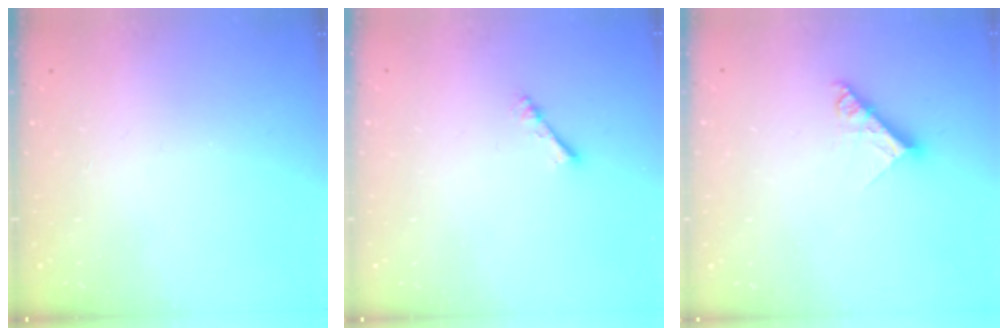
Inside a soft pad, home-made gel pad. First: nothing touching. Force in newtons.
{"total": 1.7, "press": 1.7, "slide": 0.2}
{"total": 8.6, "press": 8.6, "slide": 0.8}